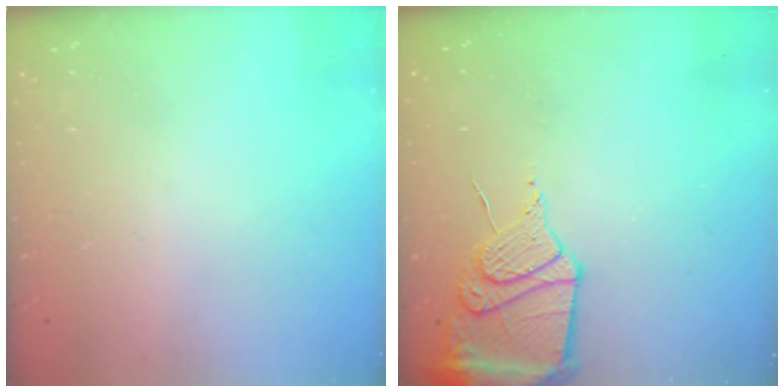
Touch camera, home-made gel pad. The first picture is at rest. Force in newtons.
{"total": 13.2, "press": 13.1, "slide": 1.7}